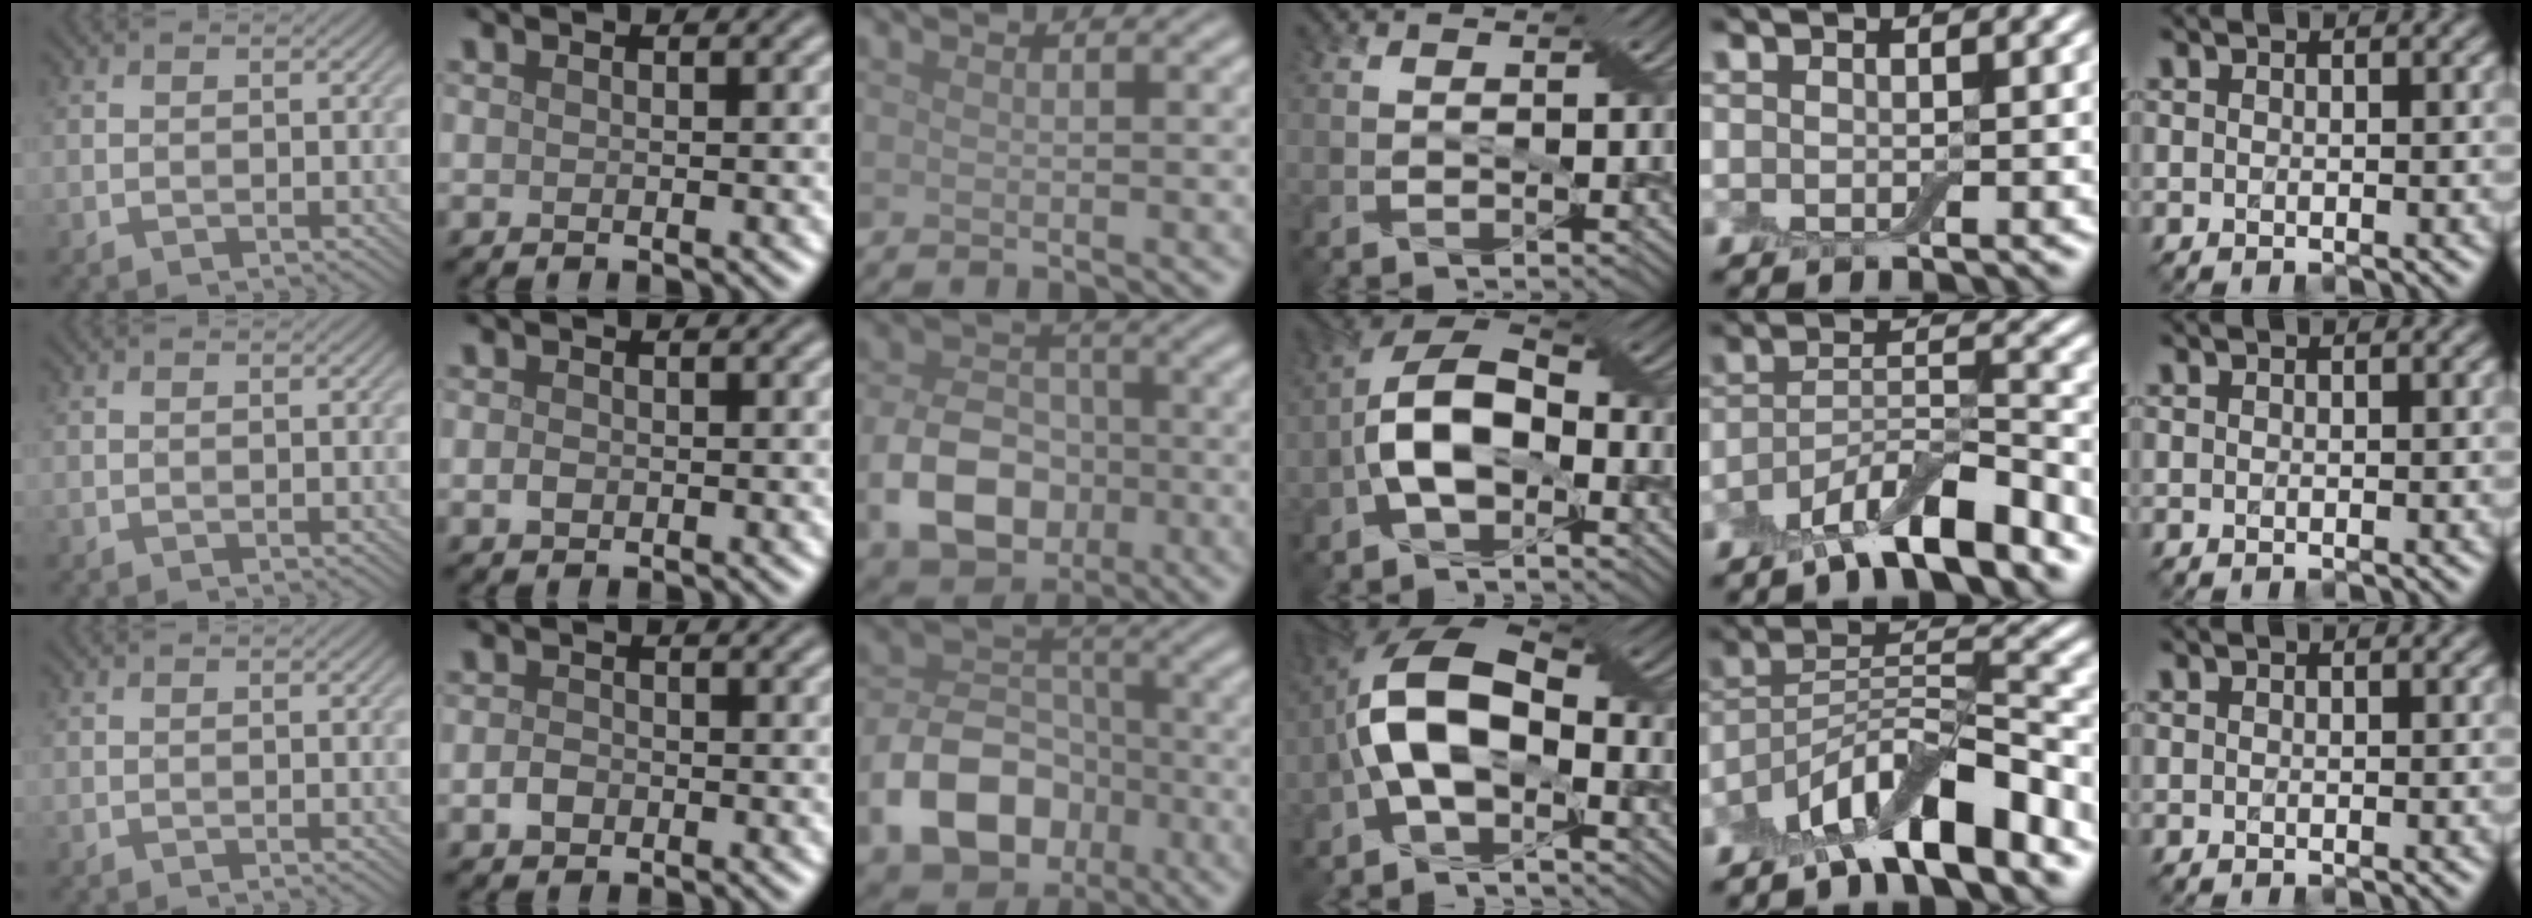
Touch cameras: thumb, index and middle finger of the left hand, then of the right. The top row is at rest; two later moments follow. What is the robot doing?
{"motion": "fold", "object": "apron"}